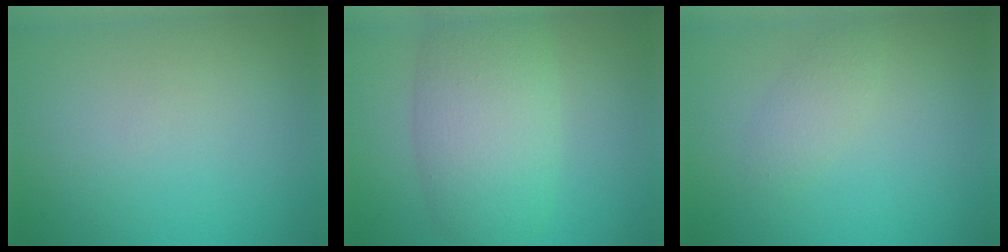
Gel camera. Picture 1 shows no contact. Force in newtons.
{"total": 7.4, "press": 7.4, "slide": 0.4}
{"total": 1.6, "press": 1.6, "slide": 0.1}